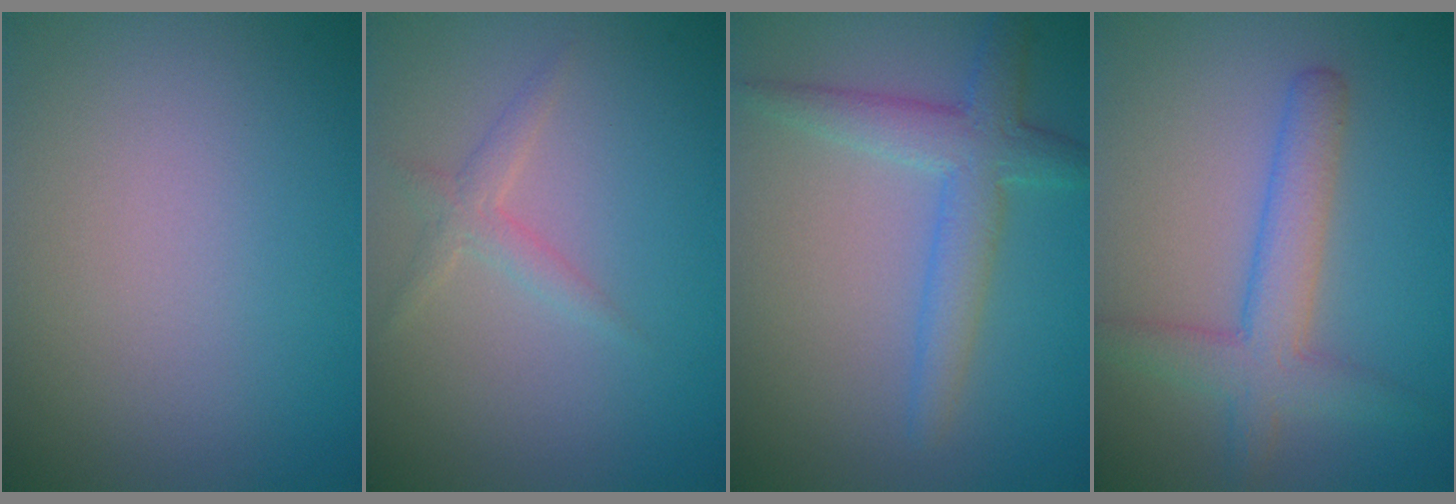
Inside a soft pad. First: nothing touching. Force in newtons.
{"total": 1.5, "press": 1.5, "slide": 0.1}
{"total": 4.0, "press": 4.0, "slide": 0.1}
{"total": 4.2, "press": 4.2, "slide": 0.2}